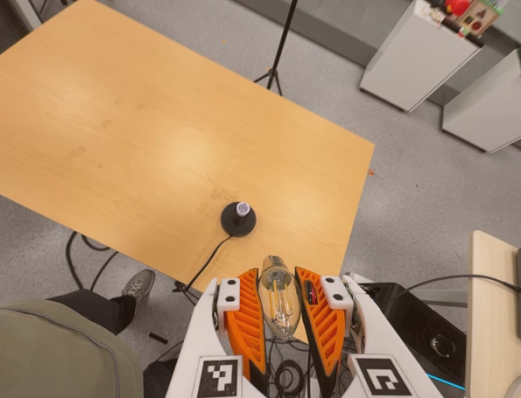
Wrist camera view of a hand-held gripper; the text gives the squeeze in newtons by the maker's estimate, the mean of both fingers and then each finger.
{"total": 19.5, "left": 21.2, "right": 17.8}